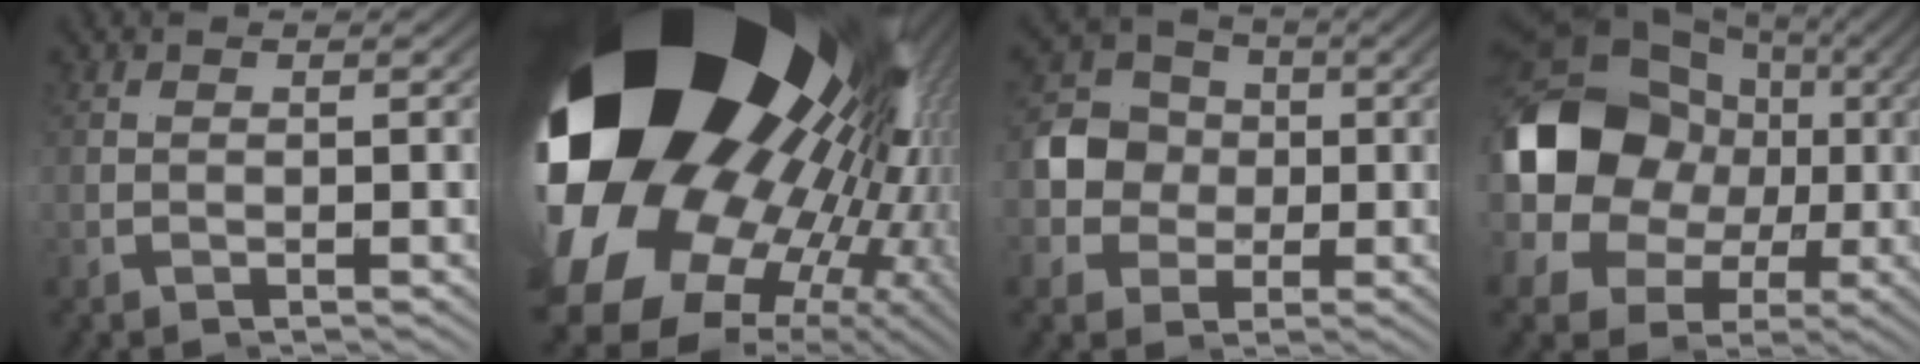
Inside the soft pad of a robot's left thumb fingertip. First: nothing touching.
{"total": 39.4, "force": [1.3, 22.5, 32.3], "torque": [-0.499, -0.017, 0.017]}
{"total": 9.3, "force": [0.8, 7.4, 5.5], "torque": [-0.110, -0.008, 0.007]}
{"total": 13.3, "force": [0.2, 9.1, 9.7], "torque": [-0.173, -0.009, 0.007]}